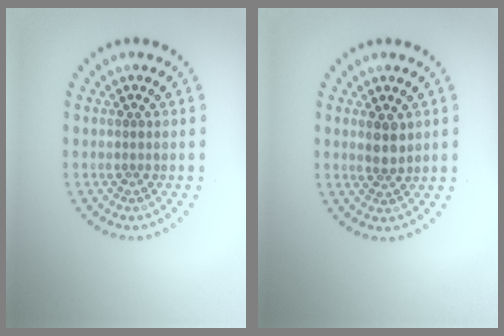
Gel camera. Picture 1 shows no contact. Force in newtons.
{"total": 1.9, "press": 1.7, "slide": 0.9}